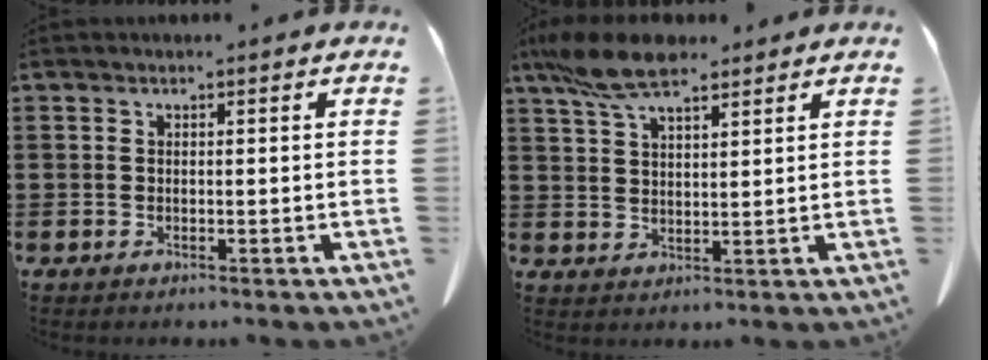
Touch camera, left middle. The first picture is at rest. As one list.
[{"total": 8.4, "force": [6.3, 2.7, 4.8], "torque": [-0.112, -0.005, 0.119]}]